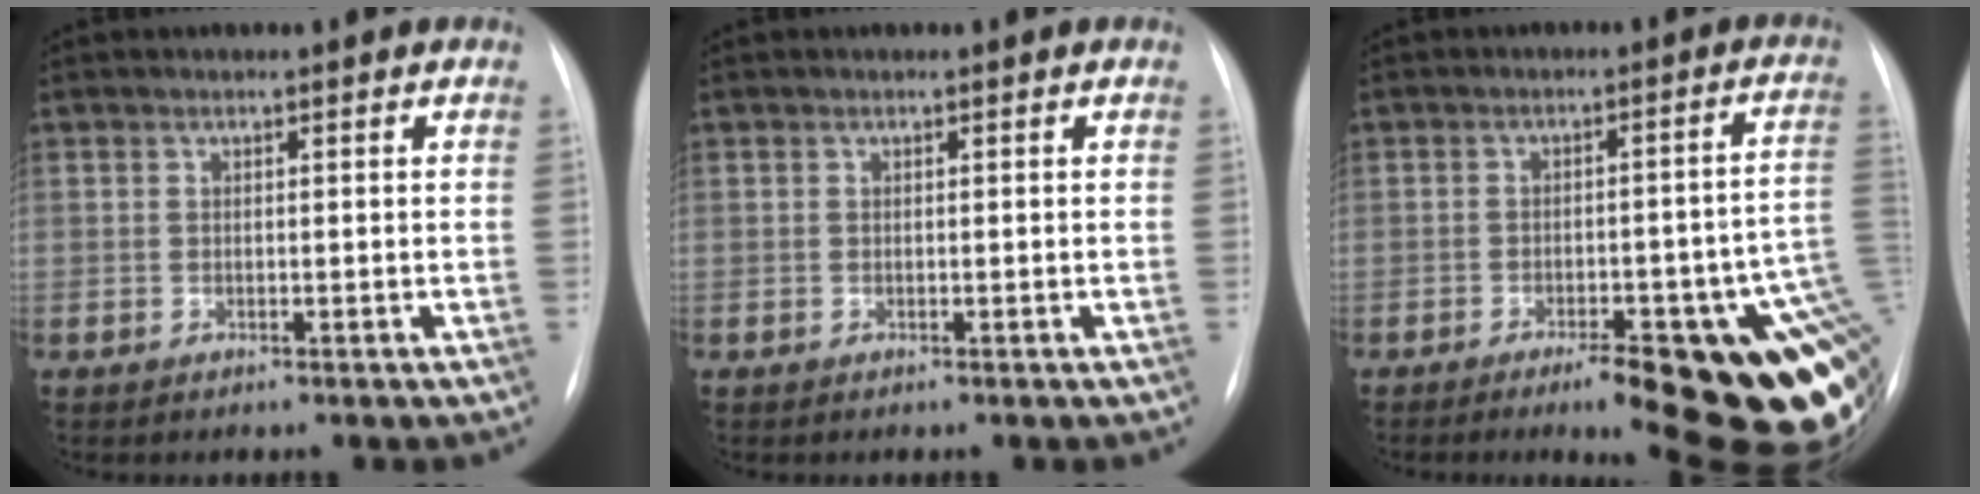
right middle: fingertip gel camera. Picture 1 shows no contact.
{"total": 0.0}
{"total": 23.1, "force": [-10.0, 5.5, 20.1], "torque": [-0.136, 0.009, -0.115]}